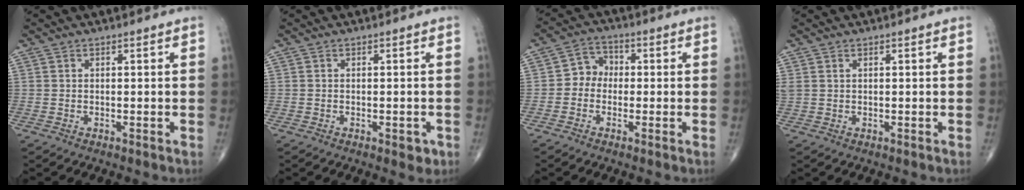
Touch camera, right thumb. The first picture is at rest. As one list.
[{"total": 2.1, "force": [-0.9, 1.1, 1.6], "torque": [-0.011, 0.000, -0.009]}, {"total": 4.7, "force": [-0.7, 4.1, 2.2], "torque": [-0.014, 0.019, -0.028]}, {"total": 1.0, "force": [0.5, 0.6, 0.7], "torque": [-0.019, 0.014, 0.016]}]